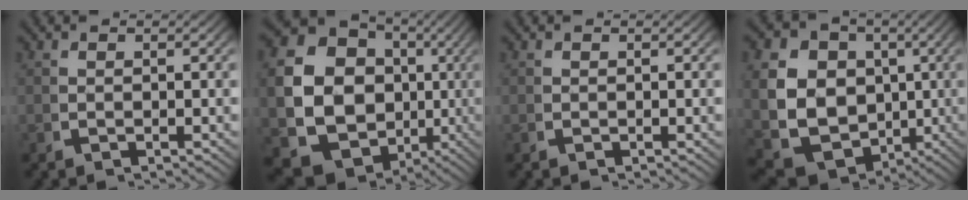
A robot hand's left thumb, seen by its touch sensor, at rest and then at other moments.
{"total": 18.6, "force": [-0.9, 15.7, 10.0], "torque": [-0.267, -0.076, -0.001]}
{"total": 0.0}
{"total": 15.0, "force": [-0.9, 12.4, 8.3], "torque": [-0.204, -0.056, -0.006]}